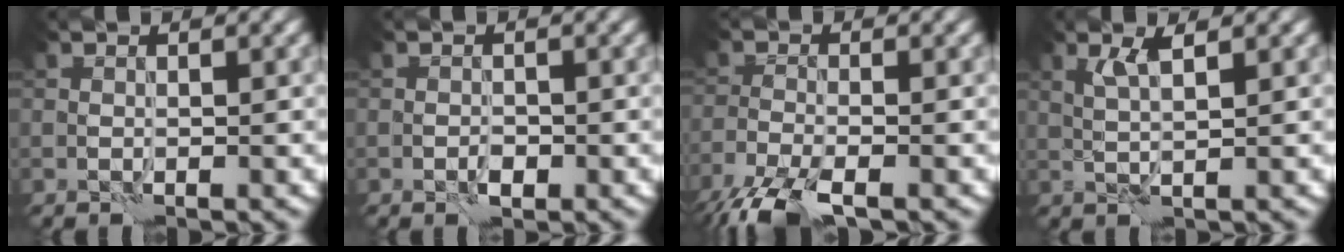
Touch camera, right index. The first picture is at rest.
{"total": 1.0, "force": [-0.4, 0.6, 0.7], "torque": [-0.011, 0.000, -0.009]}
{"total": 5.1, "force": [-3.7, 1.5, 3.3], "torque": [-0.069, -0.019, -0.078]}
{"total": 2.0, "force": [1.2, 0.2, 1.6], "torque": [-0.036, 0.000, 0.022]}